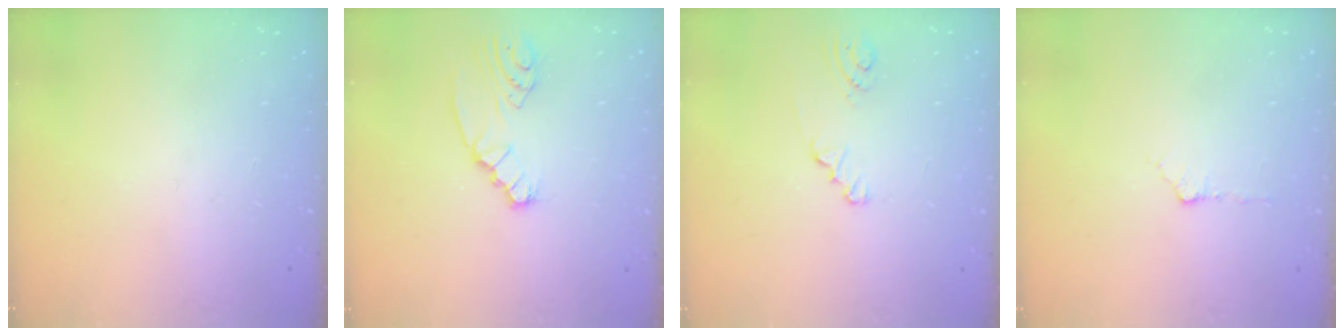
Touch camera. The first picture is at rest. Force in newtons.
{"total": 2.4, "press": 2.4, "slide": 0.4}
{"total": 2.2, "press": 2.2, "slide": 0.3}
{"total": 3.3, "press": 3.1, "slide": 1.1}